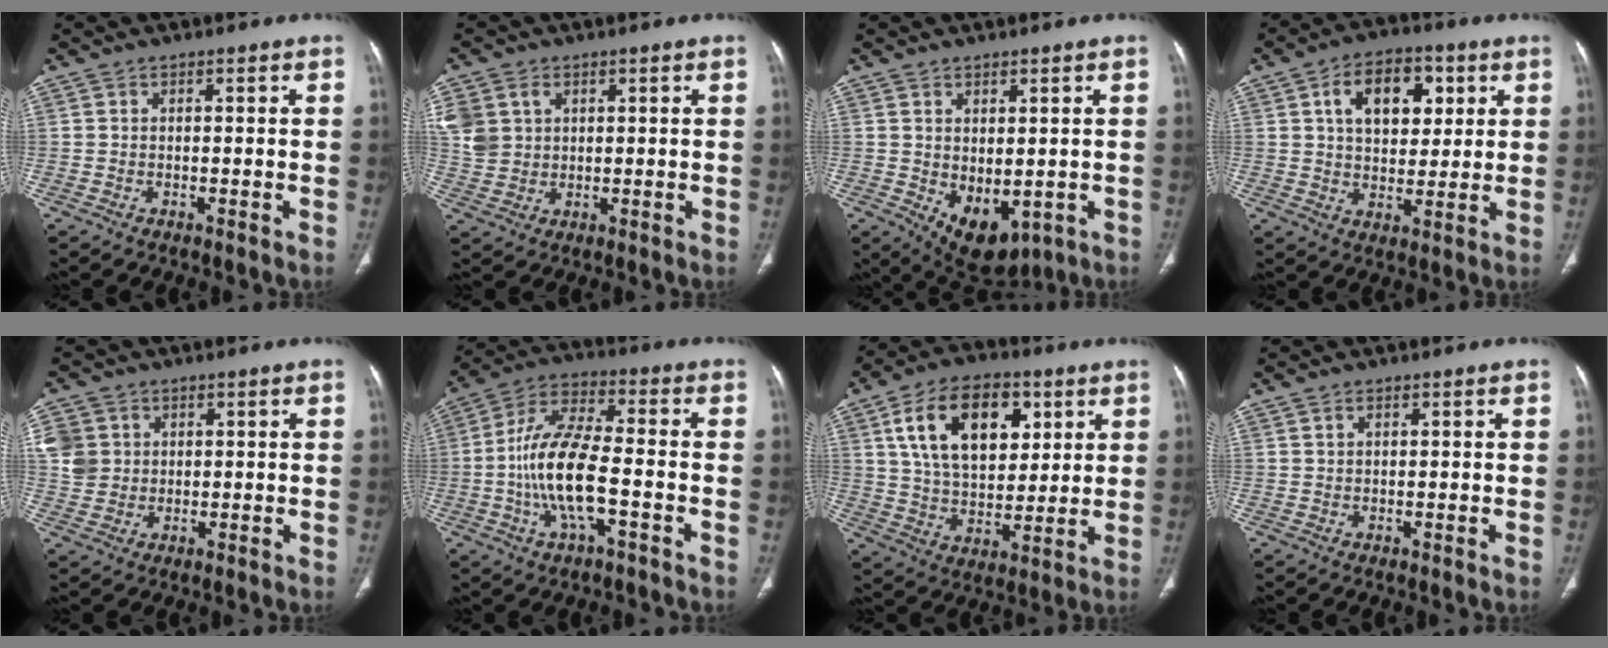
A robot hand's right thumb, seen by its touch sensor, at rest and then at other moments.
{"total": 8.2, "force": [2.6, 6.7, 3.9], "torque": [-0.078, 0.001, 0.061]}
{"total": 8.5, "force": [-1.5, 5.0, 6.7], "torque": [-0.081, -0.005, 0.006]}
{"total": 12.6, "force": [4.2, 8.2, 8.6], "torque": [-0.094, -0.003, 0.067]}
{"total": 6.7, "force": [1.6, 6.0, 2.5], "torque": [-0.033, 0.001, 0.037]}
{"total": 14.0, "force": [-3.2, 5.1, 12.6], "torque": [-0.256, 0.032, -0.063]}
{"total": 18.6, "force": [6.8, 11.4, 13.0], "torque": [-0.182, -0.017, 0.120]}
{"total": 0.8, "force": [0.5, 0.5, 0.5], "torque": [-0.008, -0.002, 0.009]}